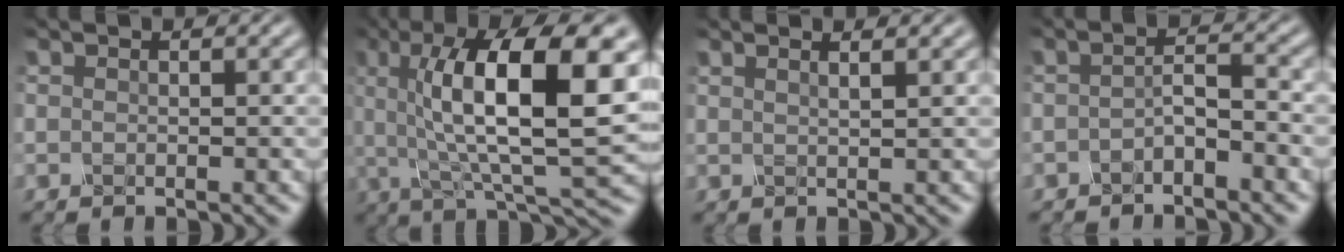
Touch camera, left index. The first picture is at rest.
{"total": 13.0, "force": [2.4, 3.8, 12.2], "torque": [-0.188, 0.007, 0.047]}
{"total": 2.6, "force": [1.7, 1.0, 1.7], "torque": [0.002, 0.022, -0.006]}
{"total": 1.5, "force": [-1.2, -0.1, 1.0], "torque": [-0.028, 0.003, -0.016]}